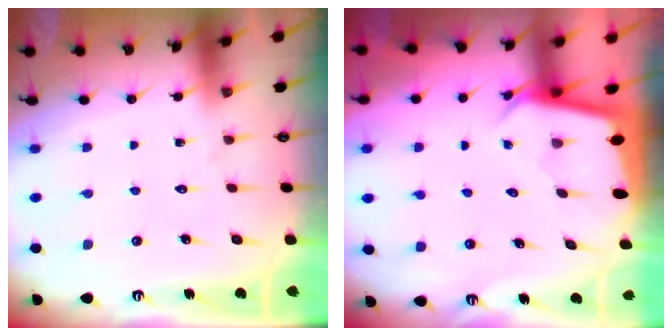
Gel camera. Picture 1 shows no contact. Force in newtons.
{"total": 2.7, "press": 2.7, "slide": 0.0}